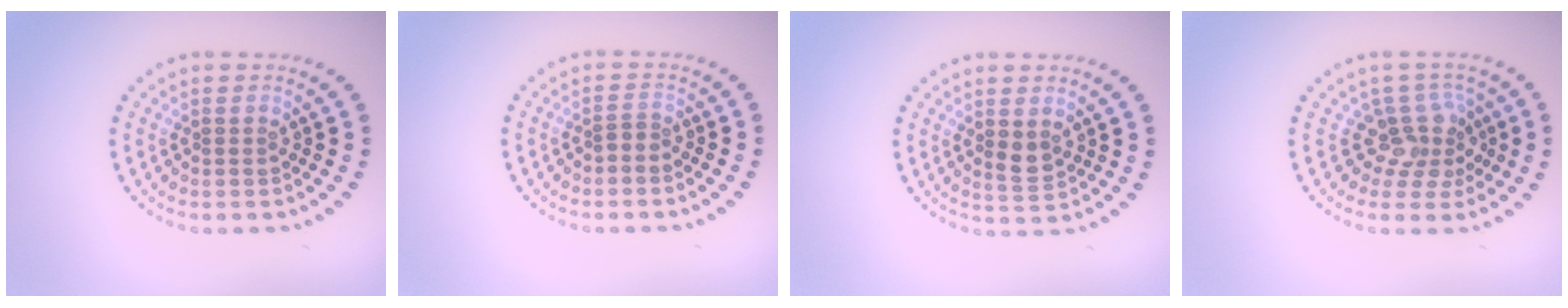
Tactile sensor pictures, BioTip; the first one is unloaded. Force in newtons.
{"total": 0.7, "press": 0.5, "slide": 0.6}
{"total": 1.7, "press": 1.7, "slide": 0.4}
{"total": 3.3, "press": 2.5, "slide": 2.1}